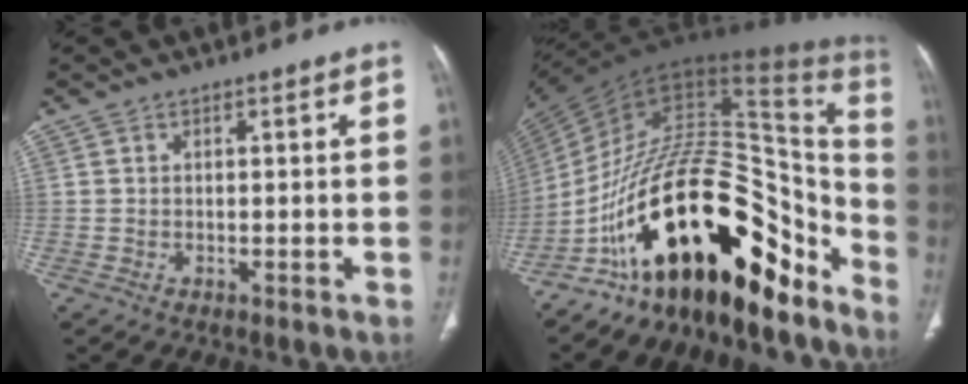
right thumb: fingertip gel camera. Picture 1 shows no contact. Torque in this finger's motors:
{"motor_torque": [2.33, 2.67, 2.36, -0.41, 1.05]}